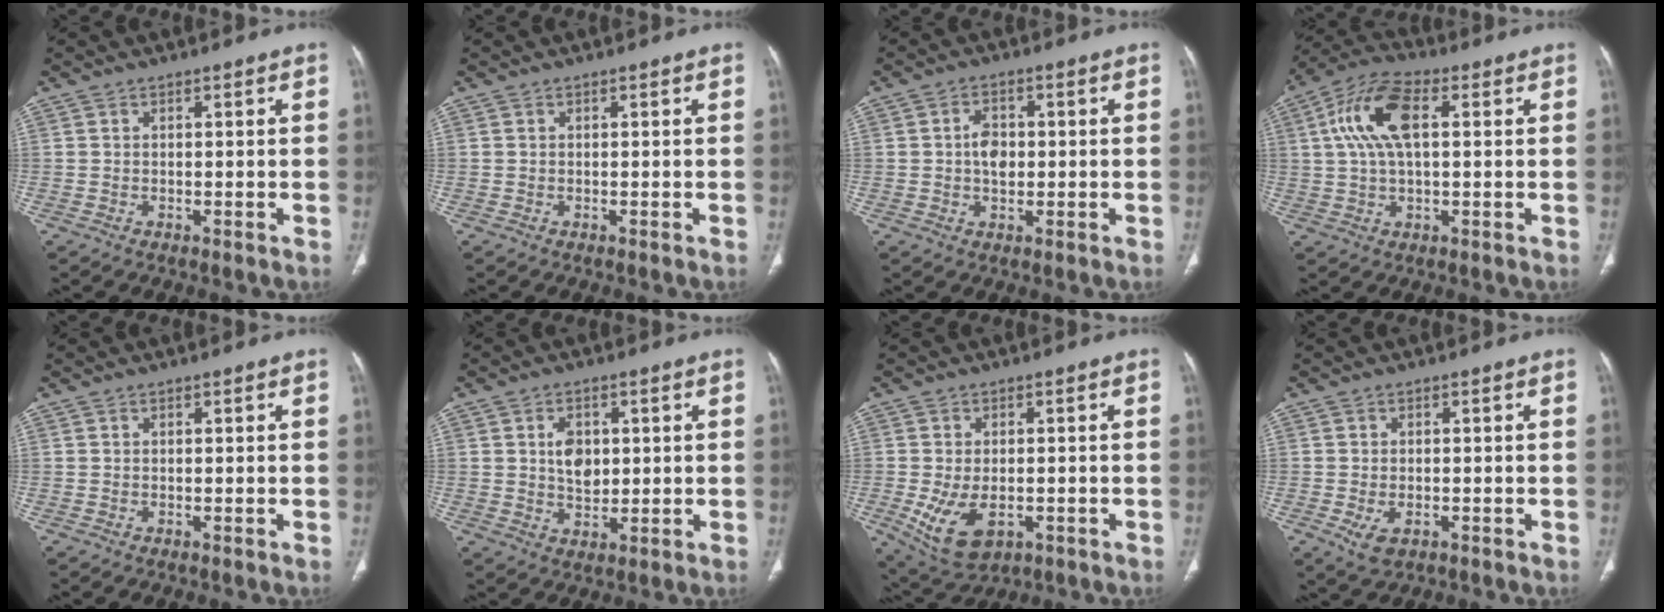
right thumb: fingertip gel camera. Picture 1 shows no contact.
{"total": 0.0}
{"total": 4.4, "force": [0.1, 3.0, 3.2], "torque": [-0.045, 0.005, 0.000]}
{"total": 12.0, "force": [2.6, 5.7, 10.2], "torque": [-0.210, 0.025, 0.046]}
{"total": 0.0}
{"total": 5.7, "force": [1.2, 4.0, 3.9], "torque": [-0.047, -0.008, 0.025]}
{"total": 9.4, "force": [-2.4, 5.6, 7.2], "torque": [-0.131, -0.004, -0.024]}
{"total": 4.1, "force": [-1.4, 2.4, 3.0], "torque": [-0.057, 0.001, -0.014]}